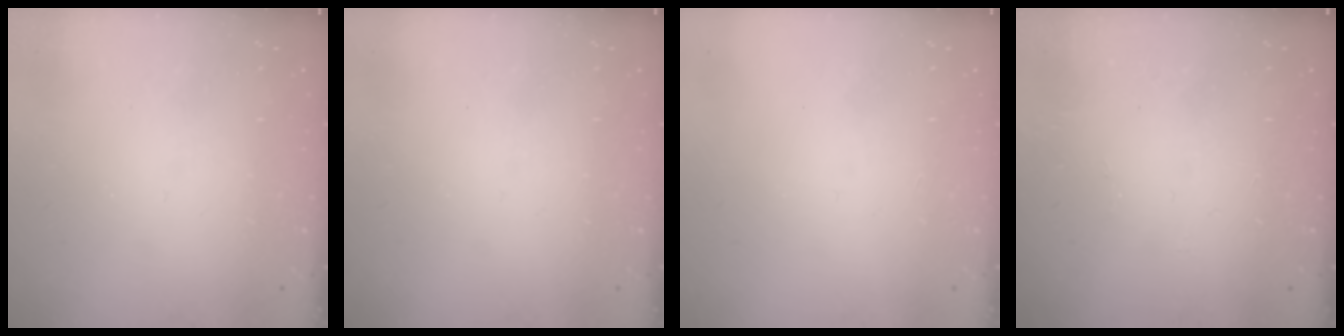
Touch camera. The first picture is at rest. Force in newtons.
{"total": 0.0}
{"total": 0.0}
{"total": 2.0, "press": 1.9, "slide": 0.8}